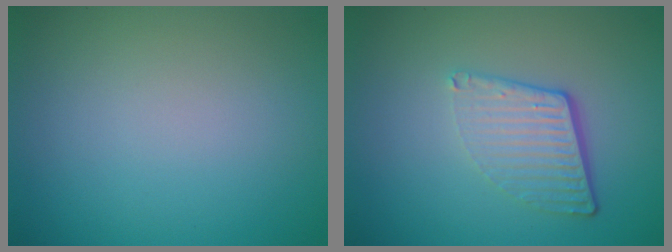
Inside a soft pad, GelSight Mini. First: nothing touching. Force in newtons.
{"total": 4.4, "press": 2.9, "slide": 3.3}